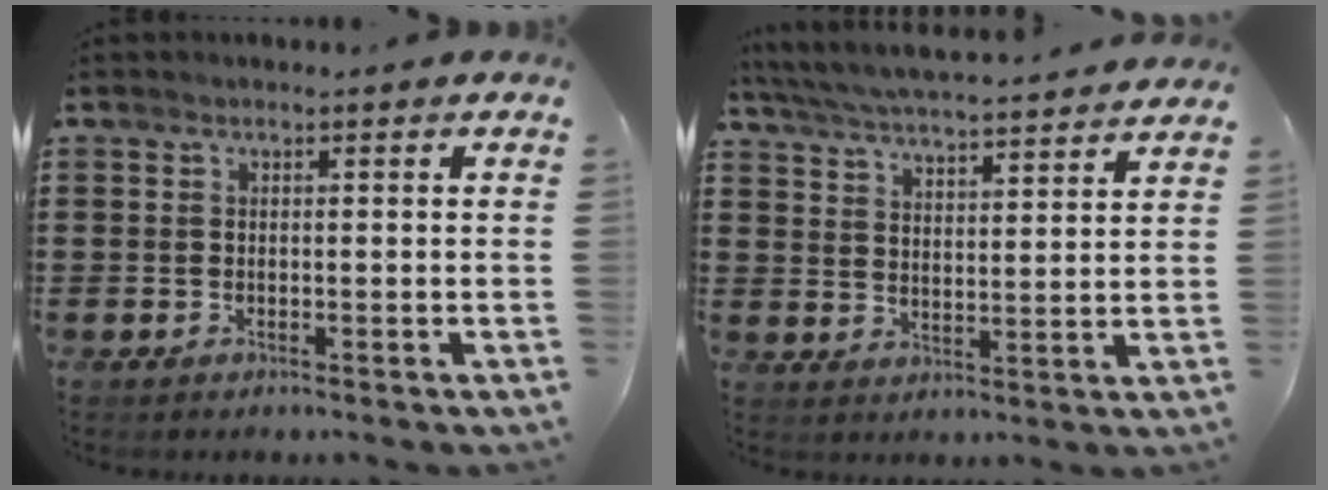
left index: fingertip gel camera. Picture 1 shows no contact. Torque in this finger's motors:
{"motor_torque": [-1.66, -0.47, -1.01, -0.21]}